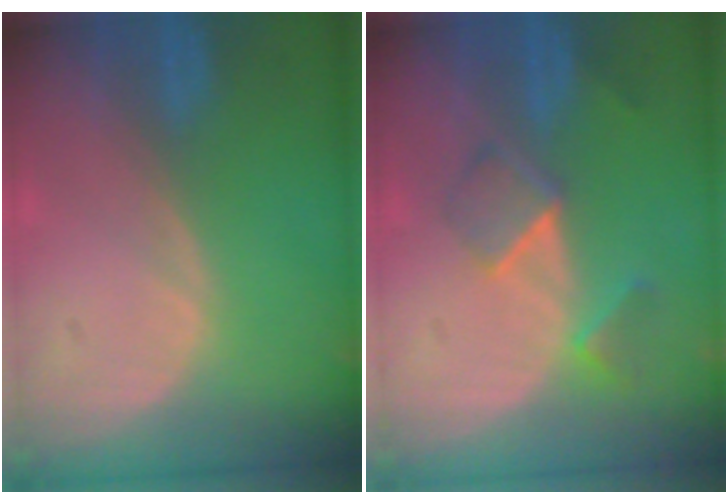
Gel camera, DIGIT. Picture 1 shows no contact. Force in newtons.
{"total": 5.4, "press": 4.6, "slide": 2.8}